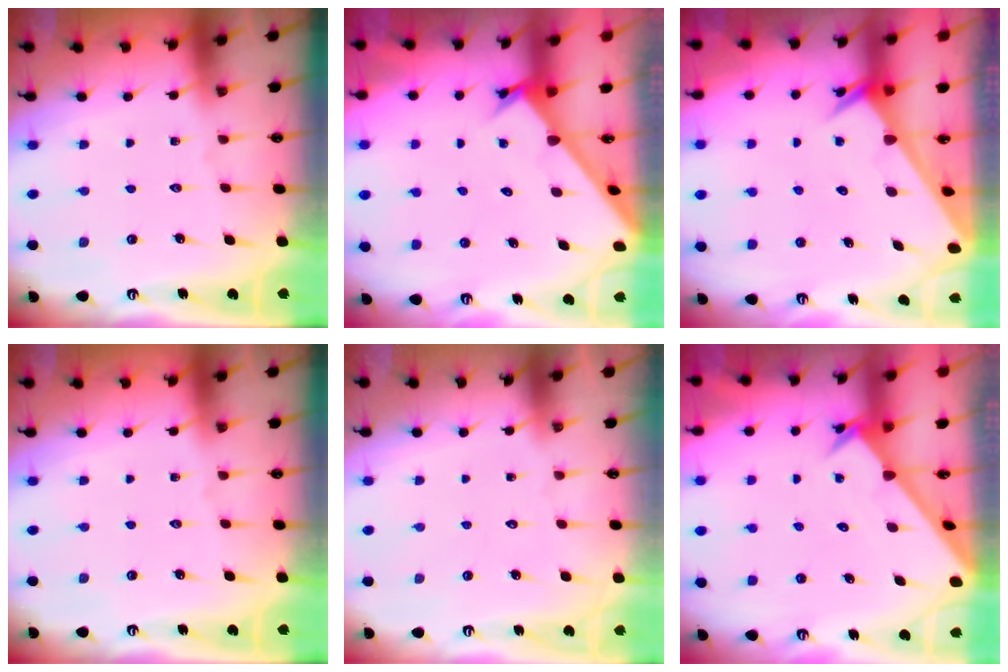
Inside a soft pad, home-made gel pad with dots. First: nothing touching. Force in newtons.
{"total": 2.2, "press": 2.2, "slide": 0.1}
{"total": 2.5, "press": 2.5, "slide": 0.0}
{"total": 0.0}
{"total": 1.6, "press": 1.6, "slide": 0.1}
{"total": 2.5, "press": 2.5, "slide": 0.2}